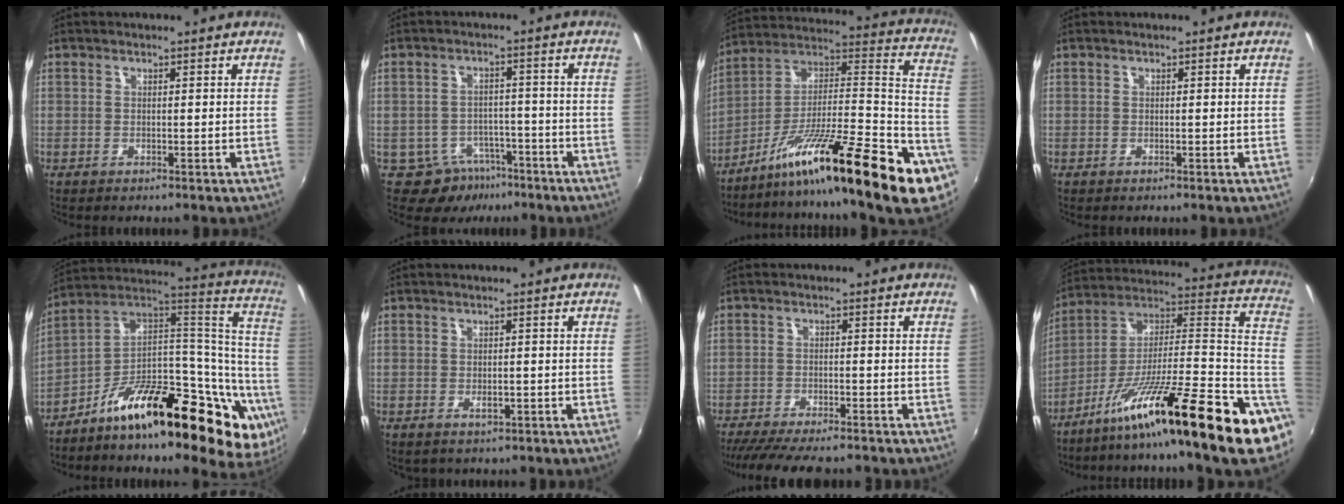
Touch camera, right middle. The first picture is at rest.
{"total": 6.2, "force": [-4.1, 4.5, 1.2], "torque": [-0.021, 0.018, -0.048]}
{"total": 29.0, "force": [-15.3, 4.1, 24.3], "torque": [-0.315, -0.008, -0.254]}
{"total": 0.0}
{"total": 28.1, "force": [-15.0, 9.9, 21.7], "torque": [-0.261, 0.027, -0.238]}
{"total": 1.4, "force": [-0.3, 0.9, 1.0], "torque": [-0.013, -0.004, -0.002]}
{"total": 11.8, "force": [-10.1, 1.8, 5.7], "torque": [-0.120, -0.035, -0.159]}
{"total": 26.3, "force": [-11.7, 2.0, 23.5], "torque": [-0.319, -0.012, -0.200]}